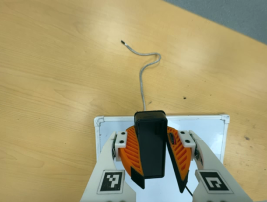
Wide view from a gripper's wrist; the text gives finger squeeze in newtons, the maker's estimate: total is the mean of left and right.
{"total": 11.5, "left": 10.8, "right": 12.2}